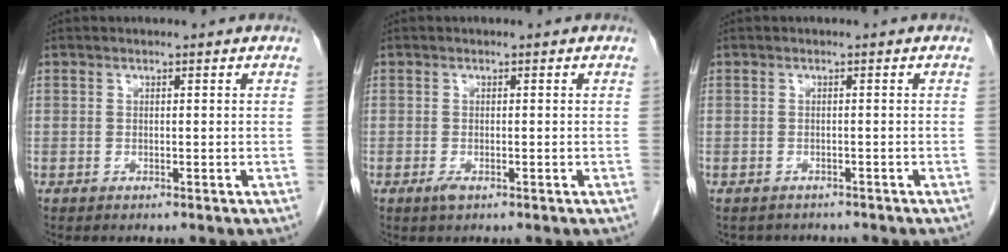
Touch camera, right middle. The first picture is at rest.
{"total": 1.2, "force": [-0.6, 0.4, 0.9], "torque": [-0.018, -0.002, -0.009]}
{"total": 3.3, "force": [-2.9, 1.6, 0.2], "torque": [-0.004, 0.003, -0.037]}